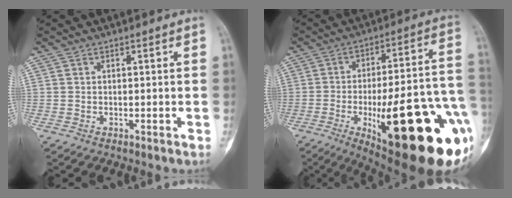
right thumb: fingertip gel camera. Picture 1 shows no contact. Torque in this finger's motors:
{"motor_torque": [1.66, 2.78, 2.29, -0.48, 0.31]}